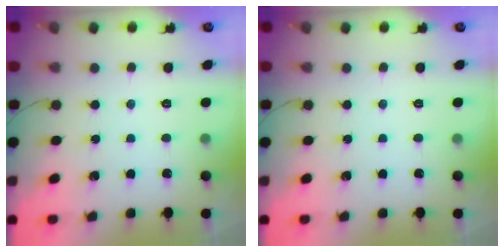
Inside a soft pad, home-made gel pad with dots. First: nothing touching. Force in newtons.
{"total": 0.0}